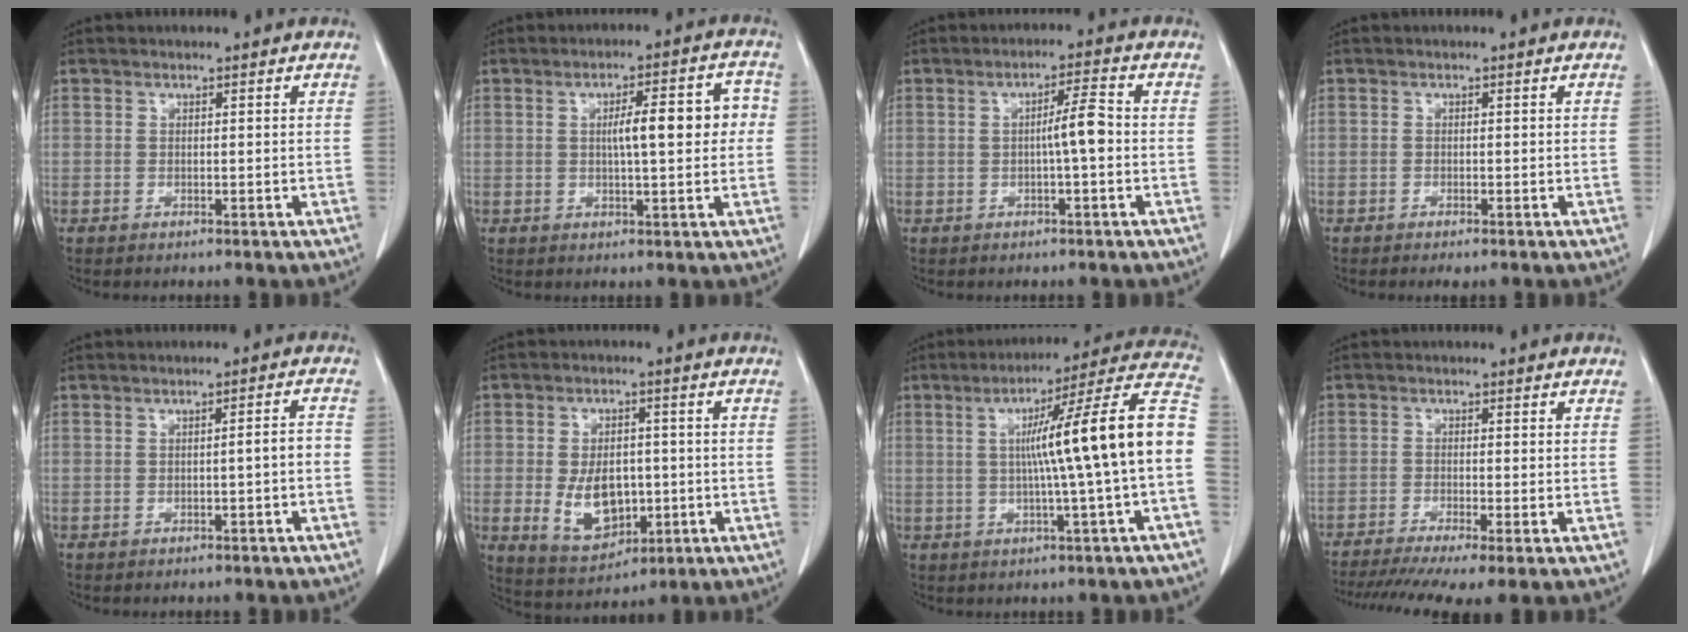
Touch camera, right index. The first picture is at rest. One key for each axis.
{"total": 8.2, "fx": 0.7, "fy": 1.7, "fz": 8.0, "tx": -0.114, "ty": 0.026, "tz": 0.011}
{"total": 4.2, "fx": -0.4, "fy": 0.1, "fz": 4.2, "tx": -0.067, "ty": 0.007, "tz": -0.007}
{"total": 1.0, "fx": -0.7, "fy": 0.2, "fz": 0.6, "tx": -0.012, "ty": -0.003, "tz": -0.008}
{"total": 2.1, "fx": -0.8, "fy": 0.1, "fz": 2.0, "tx": -0.025, "ty": 0.003, "tz": -0.013}
{"total": 9.3, "fx": -1.4, "fy": 5.8, "fz": 7.1, "tx": -0.135, "ty": -0.001, "tz": -0.008}
{"total": 17.3, "fx": 0.3, "fy": -1.3, "fz": 17.3, "tx": -0.238, "ty": 0.030, "tz": -0.006}
{"total": 10.3, "fx": -7.3, "fy": 1.2, "fz": 7.3, "tx": -0.124, "ty": -0.014, "tz": -0.118}